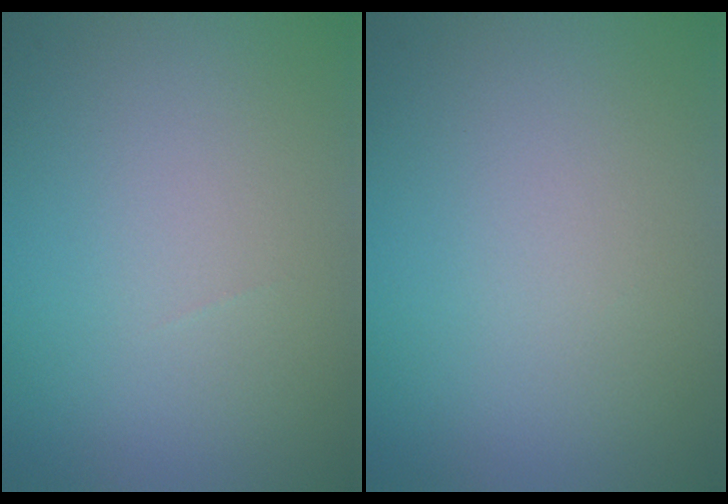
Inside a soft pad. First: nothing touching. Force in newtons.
{"total": 0.0}